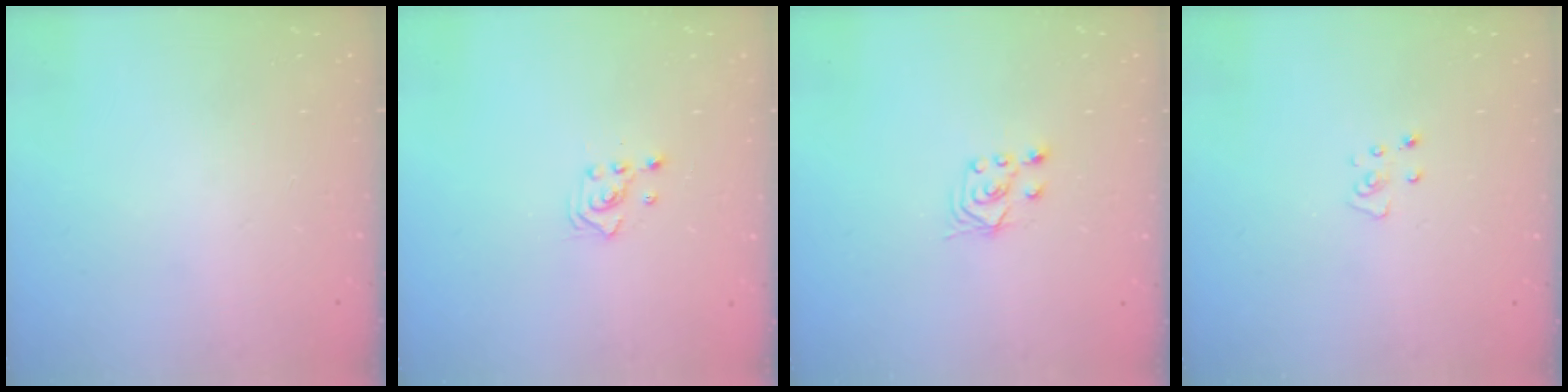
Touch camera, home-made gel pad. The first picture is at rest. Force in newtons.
{"total": 2.3, "press": 2.3, "slide": 0.3}
{"total": 3.0, "press": 2.8, "slide": 0.9}
{"total": 2.8, "press": 2.8, "slide": 0.2}